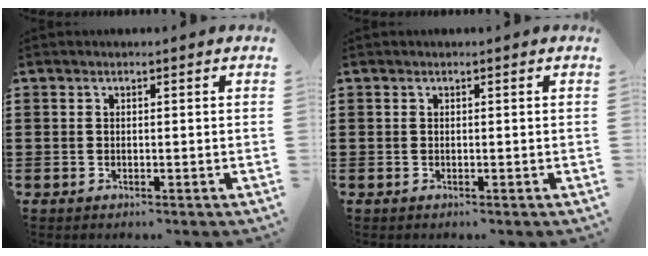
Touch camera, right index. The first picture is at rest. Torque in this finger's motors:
{"motor_torque": [0.52, 1.13, 0.00, 0.00]}